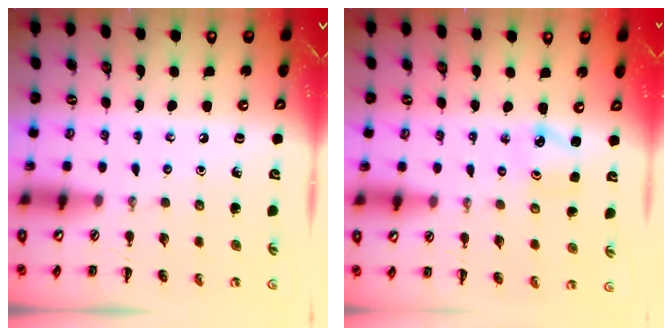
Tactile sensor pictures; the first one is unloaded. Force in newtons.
{"total": 2.9, "press": 2.9, "slide": 0.6}